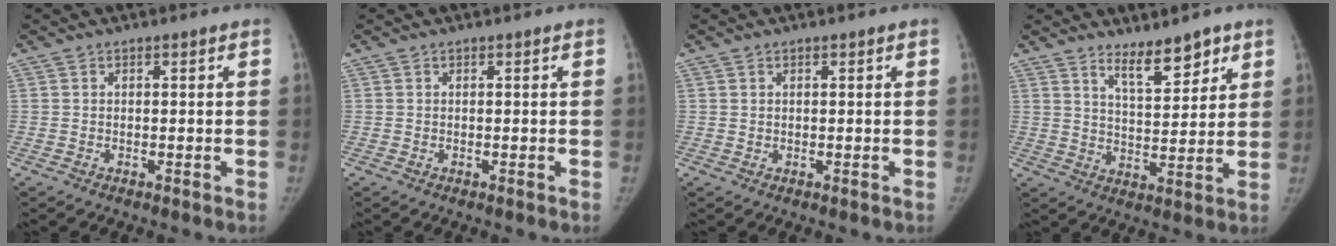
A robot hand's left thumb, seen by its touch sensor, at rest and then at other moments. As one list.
[{"total": 0.0}, {"total": 0.6, "force": [0.5, 0.3, 0.1], "torque": [0.001, -0.003, 0.007]}, {"total": 8.0, "force": [6.0, 2.8, 4.6], "torque": [-0.048, -0.050, 0.099]}]